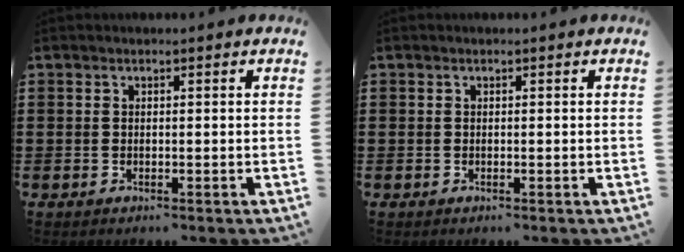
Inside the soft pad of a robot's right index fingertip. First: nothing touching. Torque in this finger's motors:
{"motor_torque": [0.01, 0.02, 0.00, 0.00]}